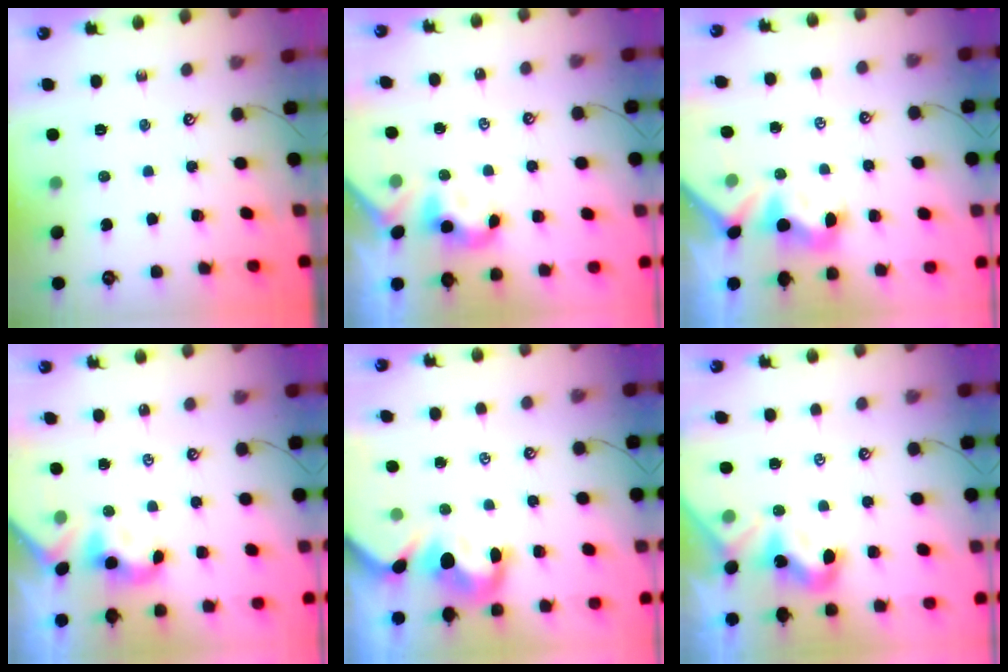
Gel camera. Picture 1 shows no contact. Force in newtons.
{"total": 2.4, "press": 2.4, "slide": 0.2}
{"total": 1.0, "press": 0.7, "slide": 0.6}
{"total": 2.1, "press": 2.1, "slide": 0.3}
{"total": 1.4, "press": 1.1, "slide": 0.9}
{"total": 2.0, "press": 2.0, "slide": 0.5}